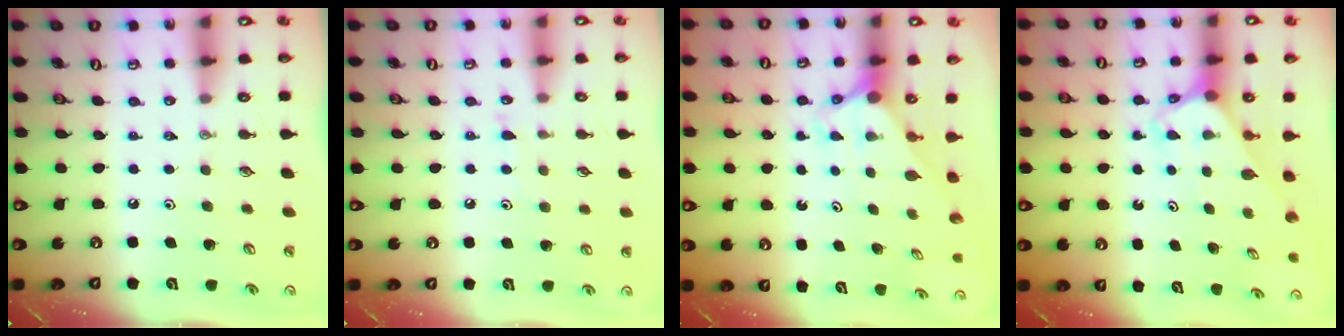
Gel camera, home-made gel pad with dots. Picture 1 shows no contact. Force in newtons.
{"total": 4.9, "press": 4.8, "slide": 0.6}
{"total": 2.9, "press": 2.9, "slide": 0.0}
{"total": 2.8, "press": 2.8, "slide": 0.2}